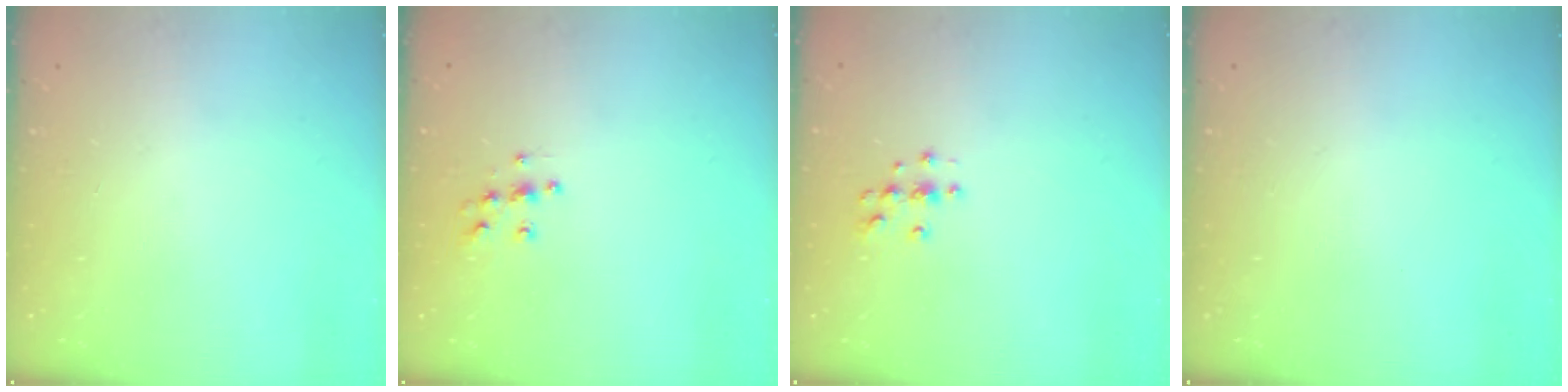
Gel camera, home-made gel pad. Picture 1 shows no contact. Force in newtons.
{"total": 6.2, "press": 6.2, "slide": 0.2}
{"total": 3.9, "press": 3.8, "slide": 0.4}
{"total": 0.0}